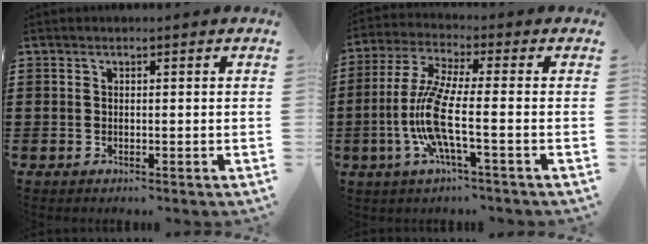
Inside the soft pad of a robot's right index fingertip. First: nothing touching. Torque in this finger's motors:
{"motor_torque": [1.78, 0.36, 0.85, 0.21]}